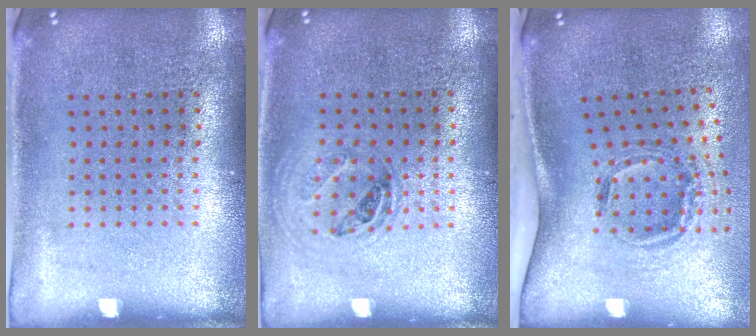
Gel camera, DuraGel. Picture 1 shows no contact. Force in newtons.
{"total": 1.1, "press": 0.9, "slide": 0.6}
{"total": 2.0, "press": 1.2, "slide": 1.6}